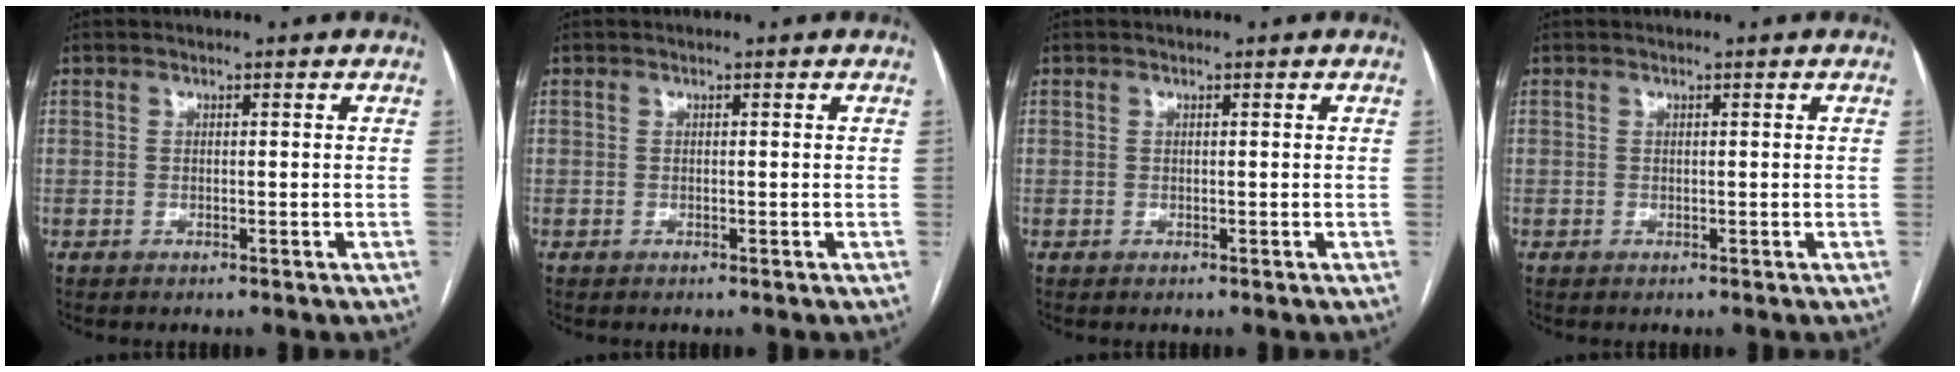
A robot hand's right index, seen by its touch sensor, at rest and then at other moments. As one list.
[{"total": 0.0}, {"total": 0.0}, {"total": 0.0}]